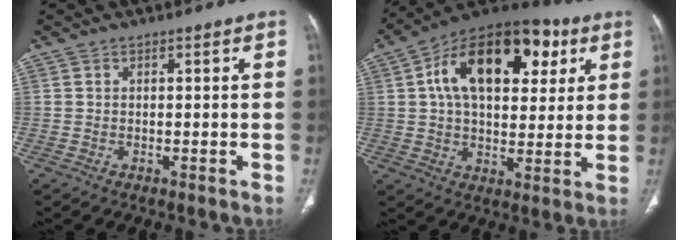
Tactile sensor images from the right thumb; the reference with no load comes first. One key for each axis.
{"total": 22.5, "fx": 7.2, "fy": 12.8, "fz": 17.0, "tx": -0.240, "ty": 0.014, "tz": 0.105}